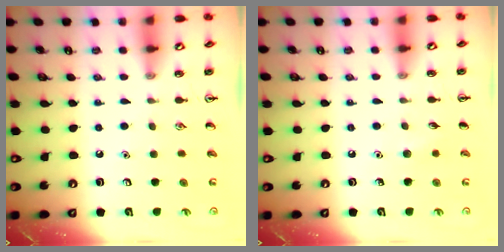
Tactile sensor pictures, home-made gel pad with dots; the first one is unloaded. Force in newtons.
{"total": 3.7, "press": 3.5, "slide": 1.1}